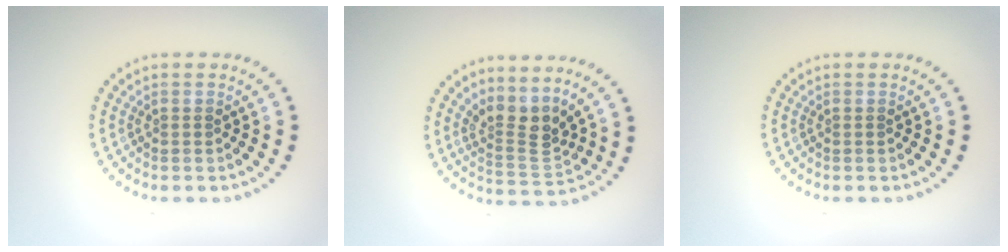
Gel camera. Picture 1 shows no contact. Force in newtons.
{"total": 3.3, "press": 2.3, "slide": 2.3}
{"total": 0.0}